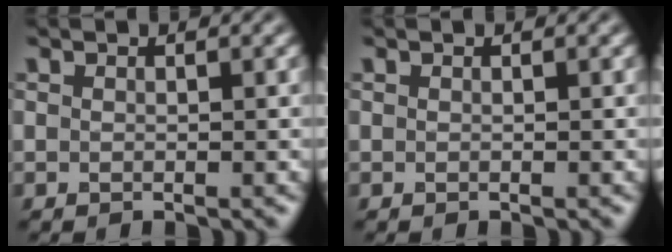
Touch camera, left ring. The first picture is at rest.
{"total": 0.0}